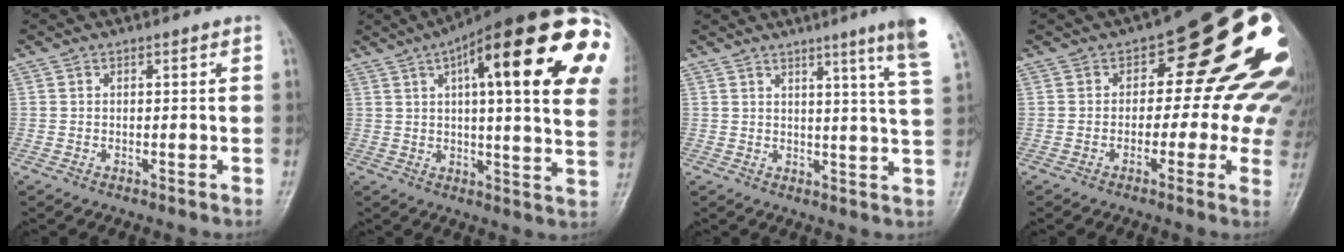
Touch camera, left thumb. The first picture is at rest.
{"total": 30.6, "force": [10.2, 7.8, 27.8], "torque": [-0.295, 0.027, 0.142]}
{"total": 10.7, "force": [6.9, -0.7, 8.1], "torque": [-0.100, -0.033, 0.073]}
{"total": 18.7, "force": [2.3, 10.1, 15.6], "torque": [-0.147, 0.007, 0.012]}